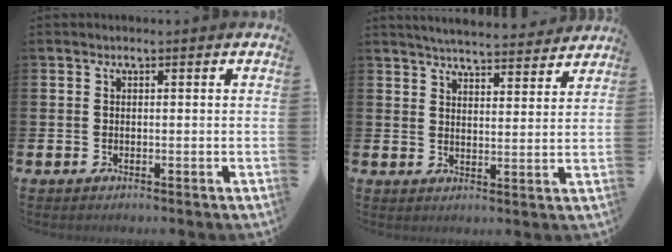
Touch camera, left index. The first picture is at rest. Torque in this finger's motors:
{"motor_torque": [1.09, -1.05, 0.14, 0.05]}